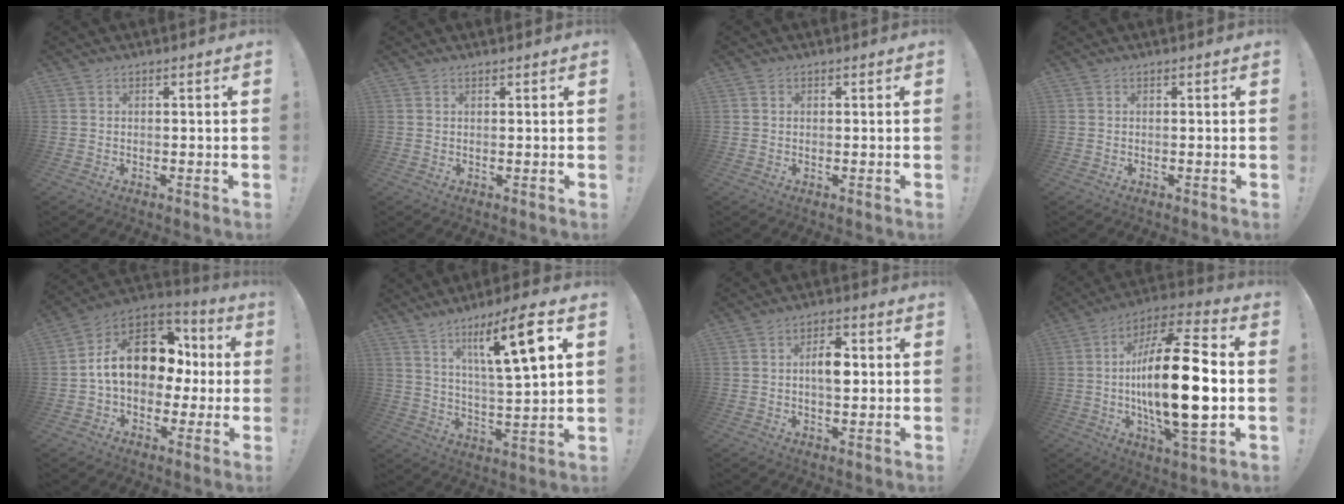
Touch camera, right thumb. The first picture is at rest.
{"total": 0.8, "force": [0.6, 0.5, -0.2], "torque": [0.012, -0.005, 0.010]}
{"total": 0.9, "force": [0.2, 0.8, 0.1], "torque": [-0.002, 0.002, 0.005]}
{"total": 0.0}
{"total": 18.9, "force": [2.8, 13.3, 13.1], "torque": [-0.193, 0.000, 0.065]}
{"total": 14.6, "force": [7.4, 1.7, 12.5], "torque": [-0.203, -0.035, 0.104]}
{"total": 6.9, "force": [0.1, 3.5, 5.9], "torque": [-0.093, 0.007, -0.005]}
{"total": 25.2, "force": [-1.5, 7.9, 23.8], "torque": [-0.427, -0.005, -0.035]}